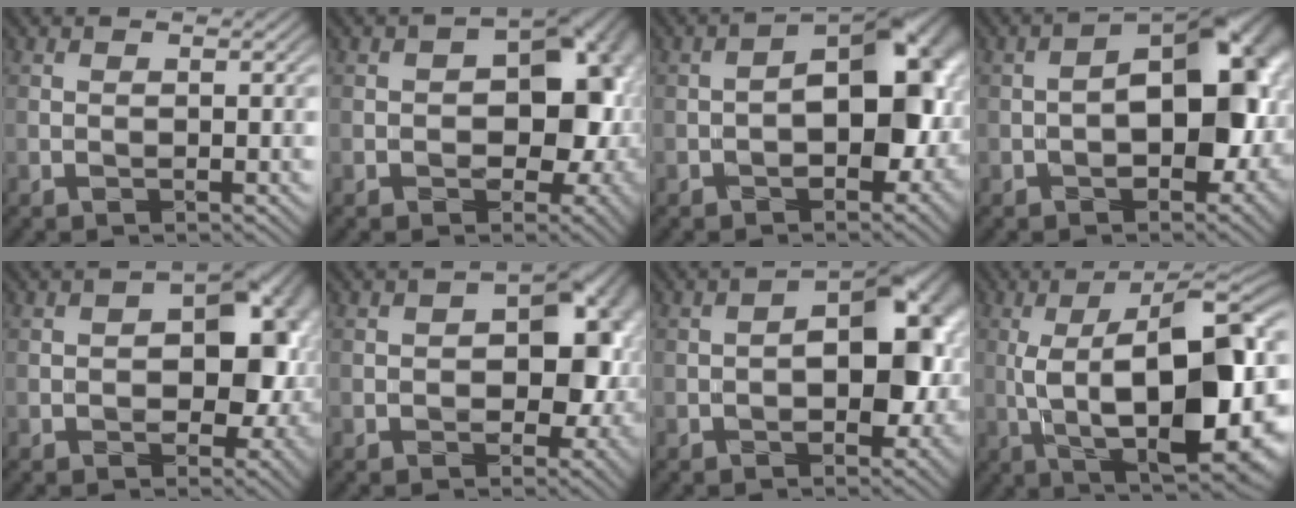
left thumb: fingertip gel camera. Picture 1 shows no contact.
{"total": 12.3, "force": [-0.6, 8.5, 8.9], "torque": [-0.076, -0.014, 0.003]}
{"total": 11.0, "force": [-1.4, 6.3, 9.0], "torque": [-0.089, 0.005, -0.031]}
{"total": 12.1, "force": [-1.2, 6.8, 9.9], "torque": [-0.102, 0.002, -0.023]}
{"total": 9.7, "force": [-0.3, 6.7, 7.0], "torque": [-0.059, -0.006, -0.002]}
{"total": 8.7, "force": [-0.4, 6.1, 6.2], "torque": [-0.046, -0.004, -0.008]}
{"total": 10.0, "force": [-1.3, 5.8, 8.1], "torque": [-0.073, 0.005, -0.029]}
{"total": 16.0, "force": [-0.1, 5.4, 15.0], "torque": [-0.232, 0.007, 0.002]}